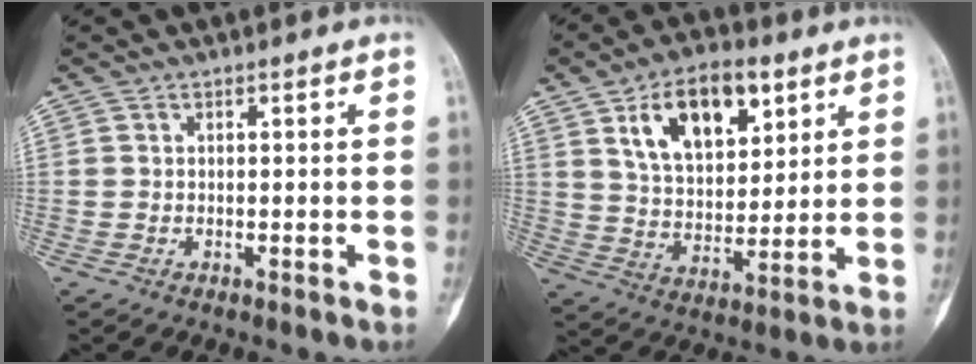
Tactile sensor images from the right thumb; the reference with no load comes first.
{"total": 15.5, "force": [7.2, 8.6, 10.7], "torque": [-0.138, -0.026, 0.129]}